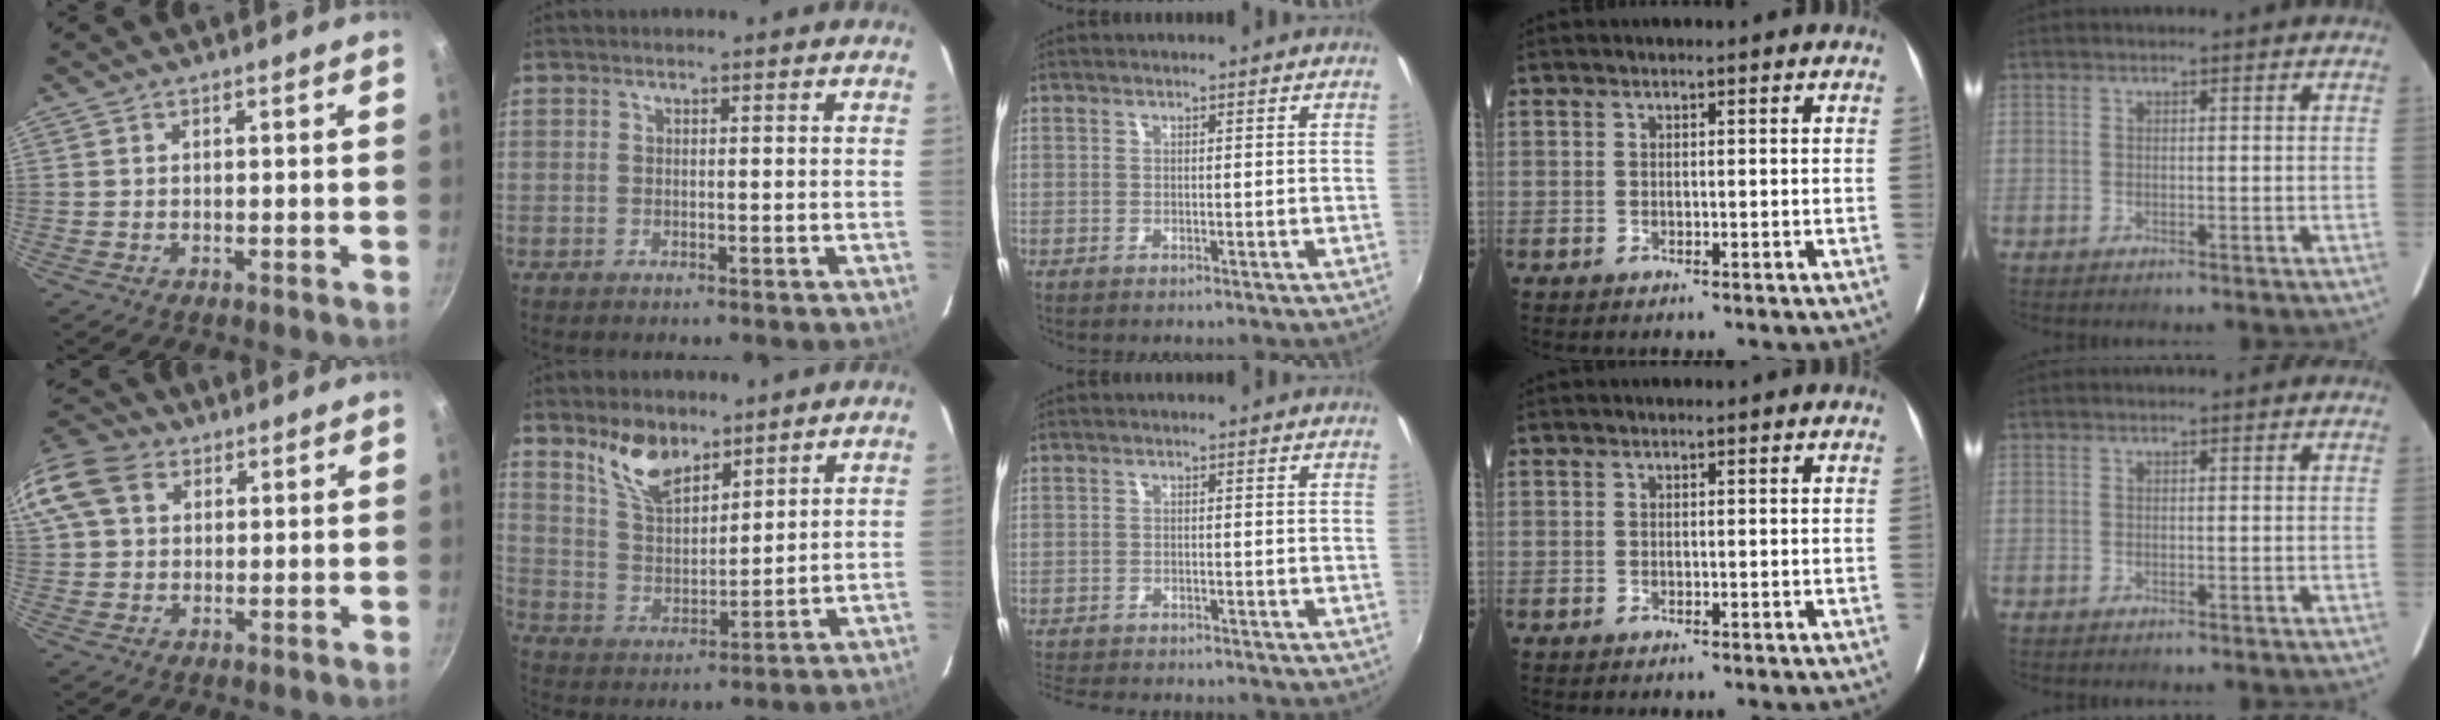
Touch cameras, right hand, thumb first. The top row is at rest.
{"thumb": {"total": 13.8, "force": [4.6, 10.6, 7.5], "torque": [-0.158, 0.023, 0.072]}, "index": {"total": 9.6, "force": [7.1, 4.1, 5.0], "torque": [-0.093, 0.006, 0.142]}, "middle": {"total": 8.1, "force": [-7.5, 1.6, 2.7], "torque": [-0.076, -0.019, -0.120]}}